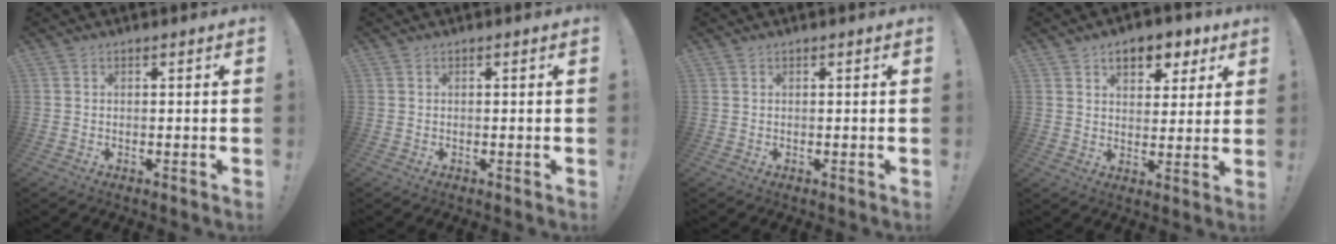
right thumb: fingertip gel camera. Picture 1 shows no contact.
{"total": 0.0}
{"total": 0.0}
{"total": 9.0, "force": [5.0, 5.5, 5.1], "torque": [-0.055, -0.027, 0.085]}